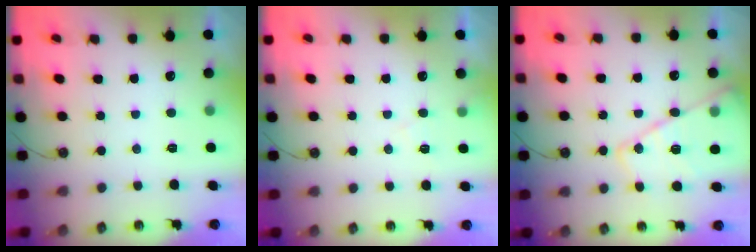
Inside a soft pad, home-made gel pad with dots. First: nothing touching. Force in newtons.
{"total": 4.8, "press": 4.8, "slide": 0.7}
{"total": 16.1, "press": 16.0, "slide": 1.6}